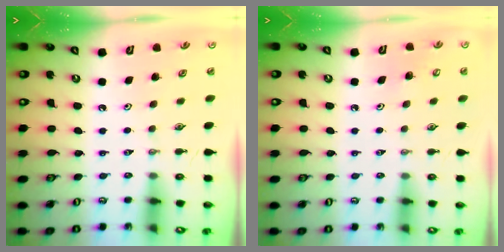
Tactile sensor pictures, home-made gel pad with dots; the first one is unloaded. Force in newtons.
{"total": 4.4, "press": 4.3, "slide": 1.1}